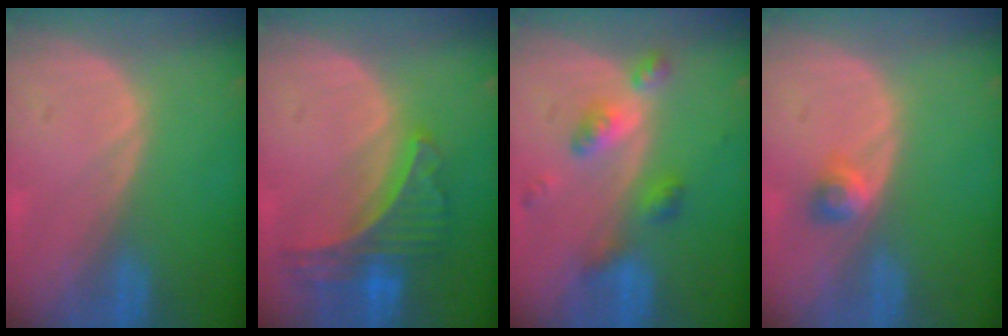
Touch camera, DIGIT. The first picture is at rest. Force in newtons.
{"total": 7.8, "press": 6.9, "slide": 3.6}
{"total": 6.0, "press": 5.3, "slide": 2.8}
{"total": 2.6, "press": 2.2, "slide": 1.4}